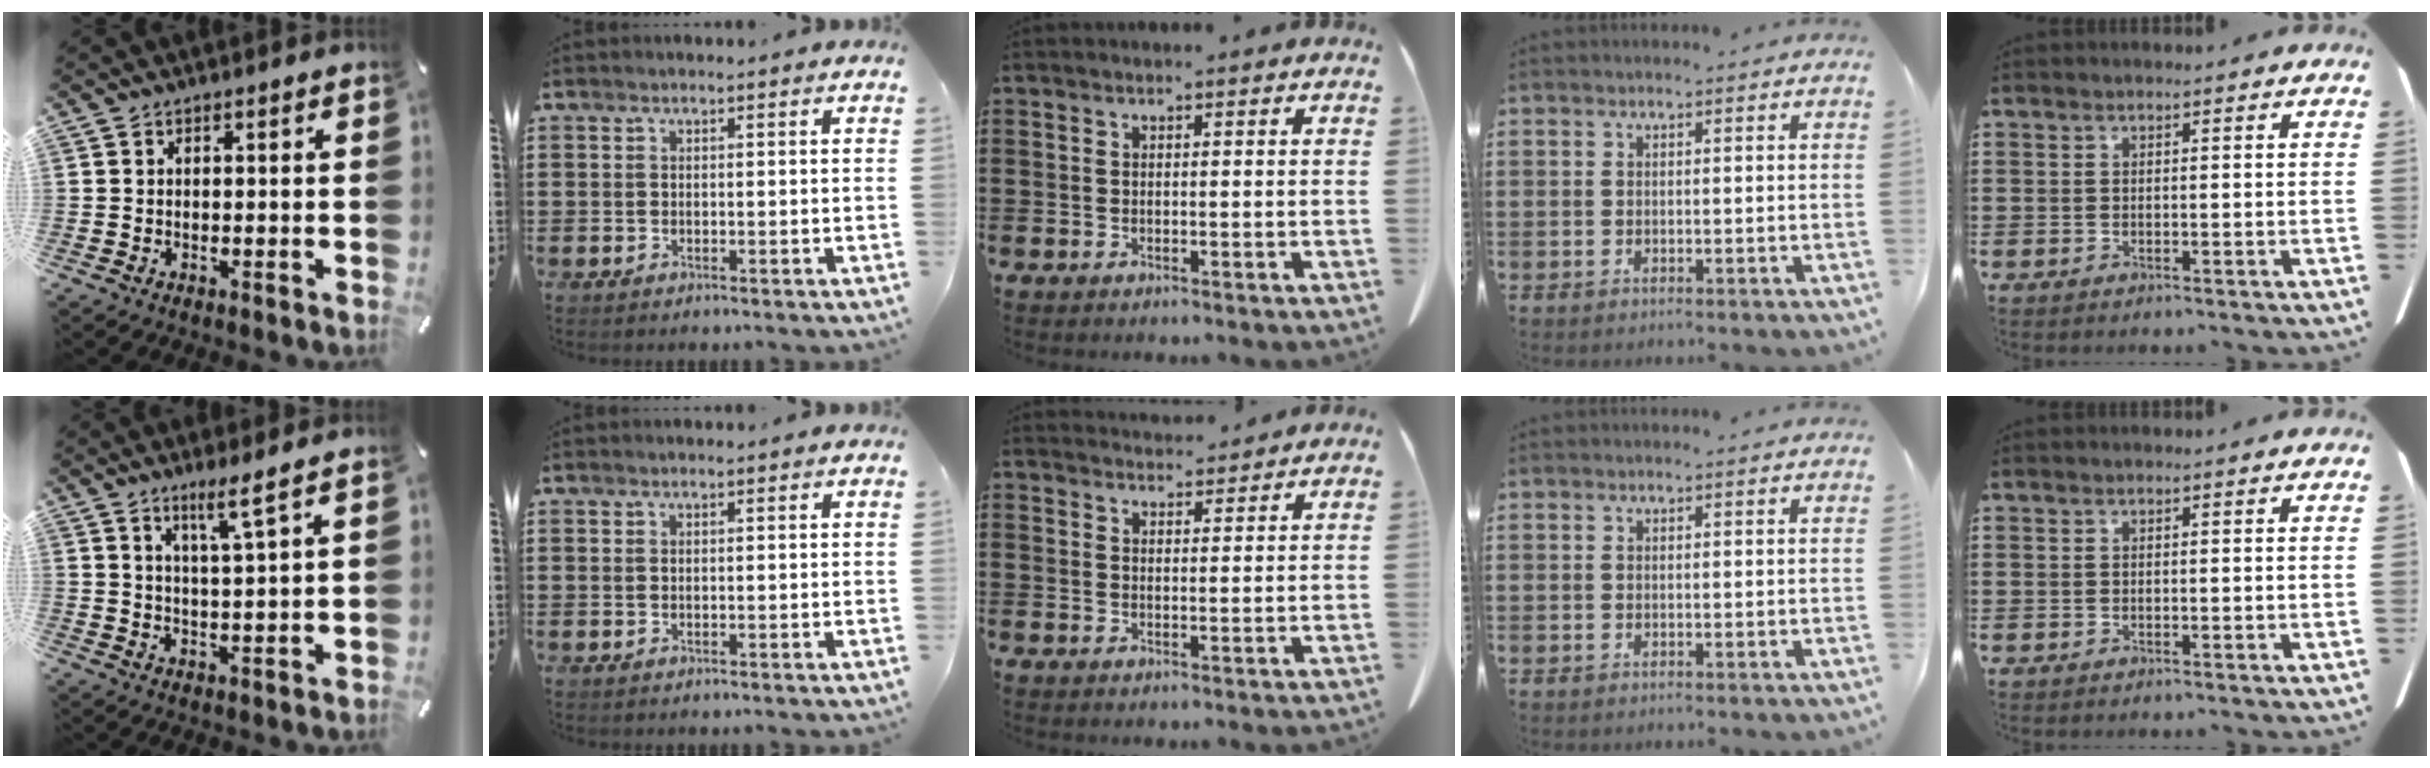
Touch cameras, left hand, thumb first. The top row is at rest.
{"thumb": {"total": 5.4, "force": [3.9, -0.5, 3.8], "torque": [-0.077, -0.016, 0.064]}, "middle": {"total": 2.9, "force": [2.9, 0.2, 0.0], "torque": [-0.009, -0.008, 0.054]}}